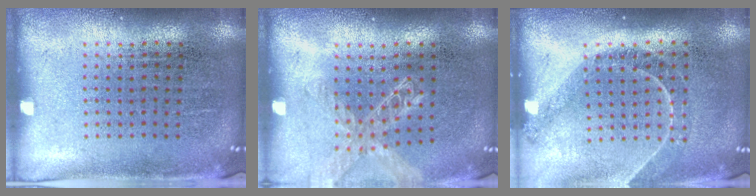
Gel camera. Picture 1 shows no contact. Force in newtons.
{"total": 1.4, "press": 1.4, "slide": 0.1}
{"total": 1.2, "press": 1.1, "slide": 0.4}